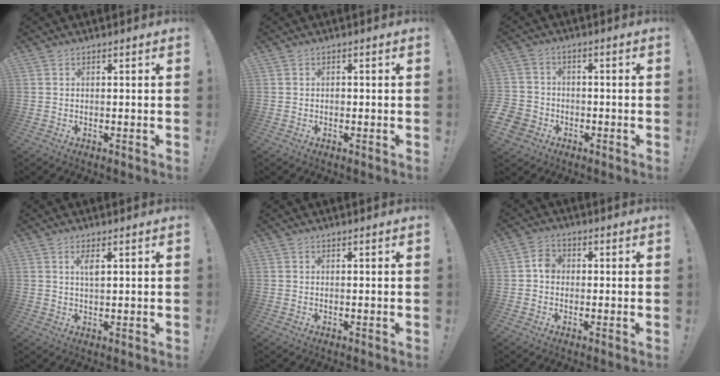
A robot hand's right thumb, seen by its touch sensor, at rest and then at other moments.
{"total": 0.8, "force": [-0.5, 0.5, 0.3], "torque": [-0.008, 0.004, -0.009]}
{"total": 6.1, "force": [-3.1, 5.0, 1.6], "torque": [-0.046, 0.027, -0.058]}
{"total": 2.9, "force": [1.2, 0.8, 2.6], "torque": [-0.043, -0.003, 0.017]}
{"total": 0.0}
{"total": 3.9, "force": [-0.7, 3.1, 2.2], "torque": [-0.038, 0.015, -0.012]}